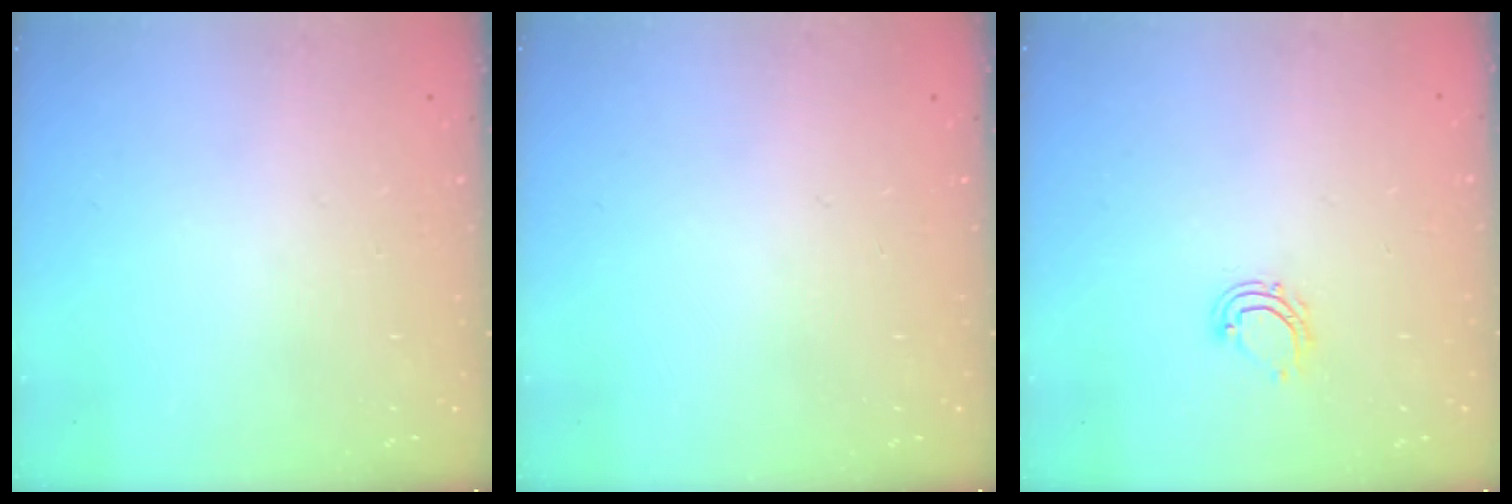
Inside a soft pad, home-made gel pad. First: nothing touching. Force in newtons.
{"total": 0.0}
{"total": 6.0, "press": 5.9, "slide": 1.0}